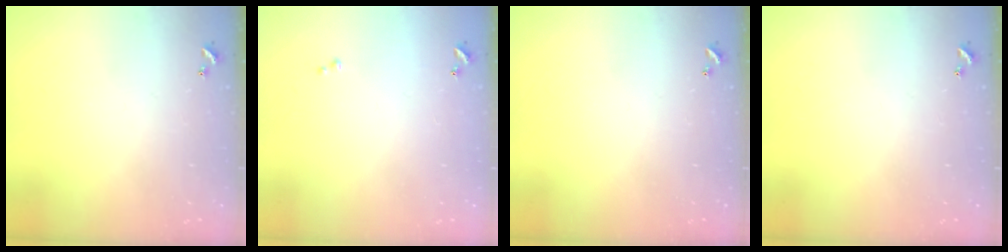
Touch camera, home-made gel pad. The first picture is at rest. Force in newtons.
{"total": 0.0}
{"total": 0.0}
{"total": 0.0}